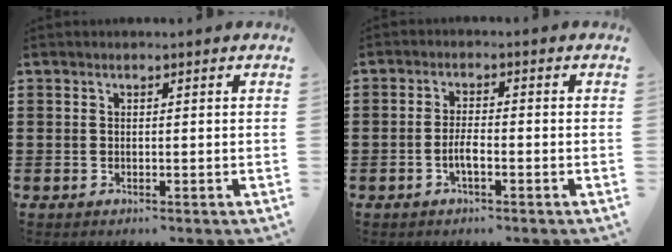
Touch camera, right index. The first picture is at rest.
{"total": 2.7, "force": [-1.1, 0.7, 2.4], "torque": [-0.051, 0.001, -0.023]}